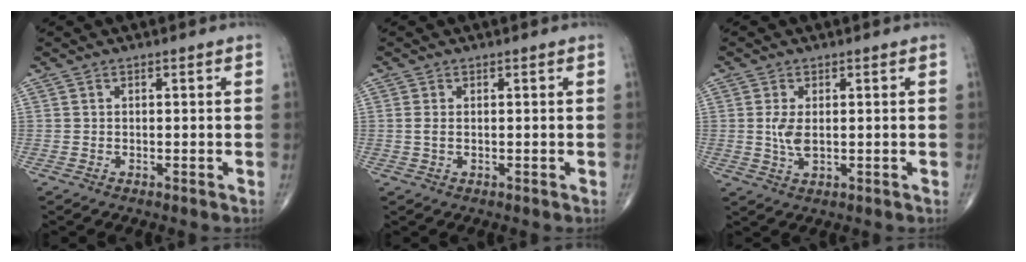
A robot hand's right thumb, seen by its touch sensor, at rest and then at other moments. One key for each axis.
{"total": 1.0, "fx": 0.1, "fy": 0.6, "fz": 0.7, "tx": -0.016, "ty": 0.000, "tz": 0.005}
{"total": 3.7, "fx": 0.3, "fy": 1.8, "fz": 3.2, "tx": -0.070, "ty": -0.008, "tz": 0.009}